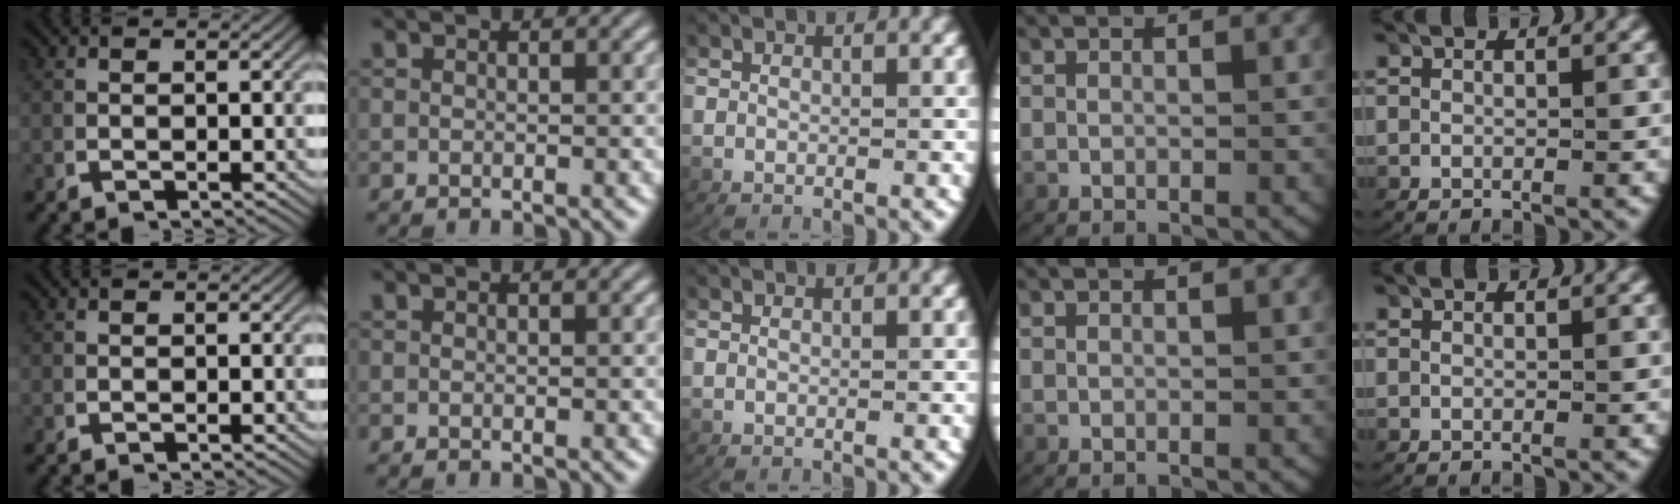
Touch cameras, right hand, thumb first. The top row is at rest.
{}